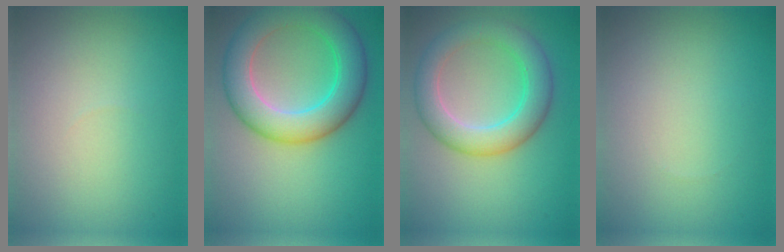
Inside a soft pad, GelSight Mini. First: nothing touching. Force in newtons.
{"total": 7.6, "press": 7.6, "slide": 0.2}
{"total": 5.4, "press": 5.4, "slide": 0.2}
{"total": 0.0}